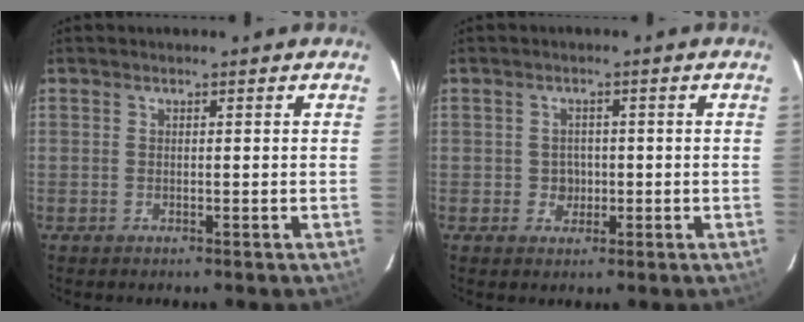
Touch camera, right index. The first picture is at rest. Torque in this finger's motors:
{"motor_torque": [0.25, 0.05, 0.02, 0.00]}